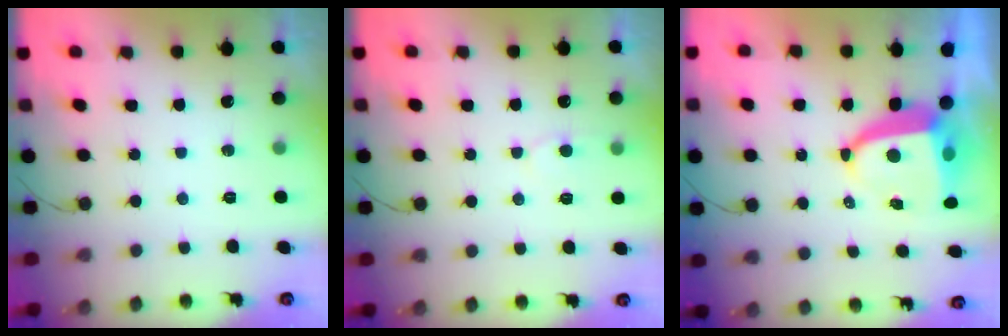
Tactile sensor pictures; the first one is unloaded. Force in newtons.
{"total": 4.9, "press": 4.9, "slide": 0.4}
{"total": 8.8, "press": 8.8, "slide": 1.0}